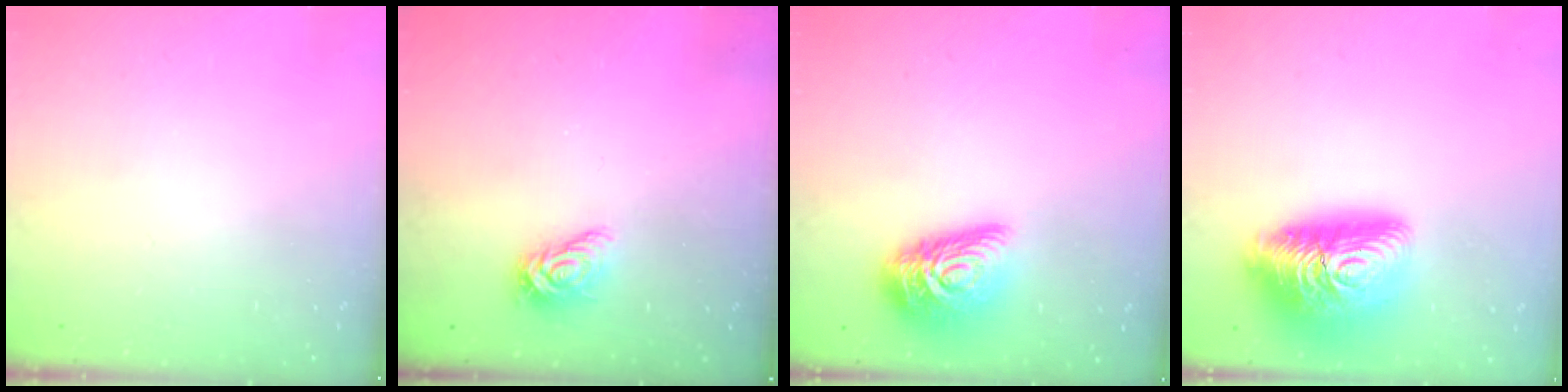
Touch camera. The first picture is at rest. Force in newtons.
{"total": 7.9, "press": 7.9, "slide": 0.3}
{"total": 14.0, "press": 14.0, "slide": 1.1}
{"total": 20.7, "press": 20.7, "slide": 1.1}